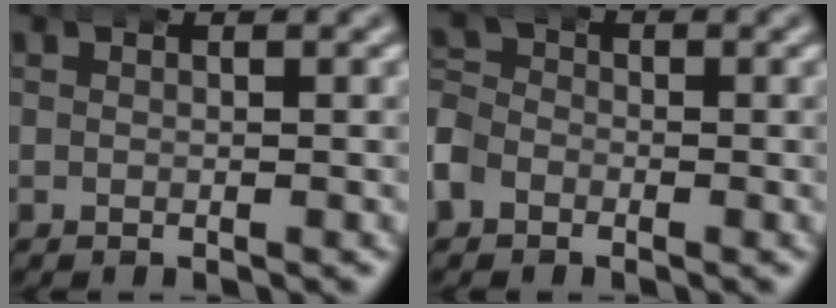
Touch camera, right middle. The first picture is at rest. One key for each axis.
{"total": 3.4, "fx": -1.4, "fy": 3.0, "fz": 0.7, "tx": -0.028, "ty": -0.010, "tz": -0.031}